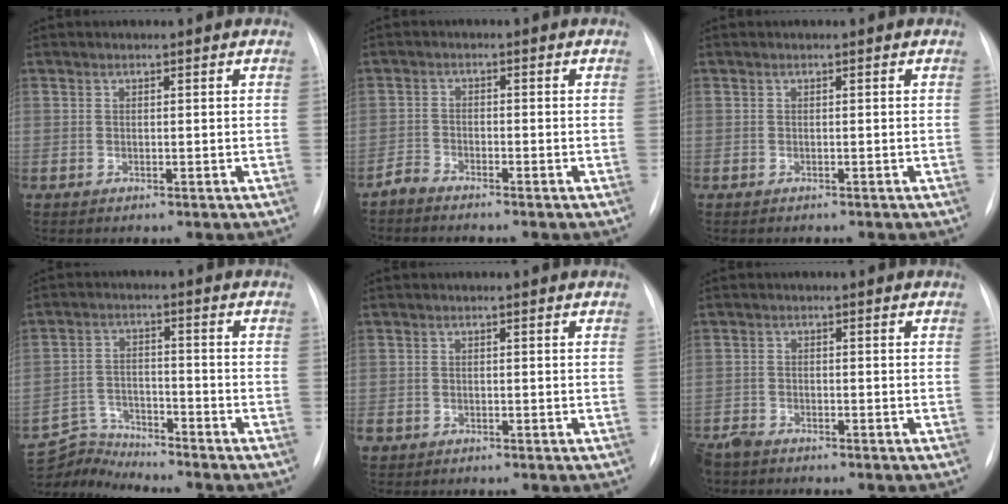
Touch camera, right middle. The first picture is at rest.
{"total": 2.1, "force": [-2.0, 0.3, 0.2], "torque": [-0.003, -0.004, -0.041]}
{"total": 1.1, "force": [-1.0, 0.3, 0.4], "torque": [-0.007, -0.002, -0.012]}
{"total": 6.3, "force": [-6.1, -0.4, -1.4], "torque": [0.015, 0.005, -0.110]}
{"total": 2.7, "force": [-1.6, 2.1, 0.8], "torque": [-0.018, -0.001, -0.027]}
{"total": 3.6, "force": [-3.3, 1.1, 0.9], "torque": [-0.015, -0.008, -0.062]}